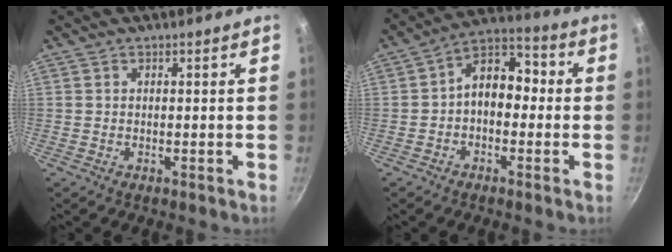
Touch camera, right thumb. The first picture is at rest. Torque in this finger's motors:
{"motor_torque": [1.06, 1.64, 0.82, -0.51, 0.12]}